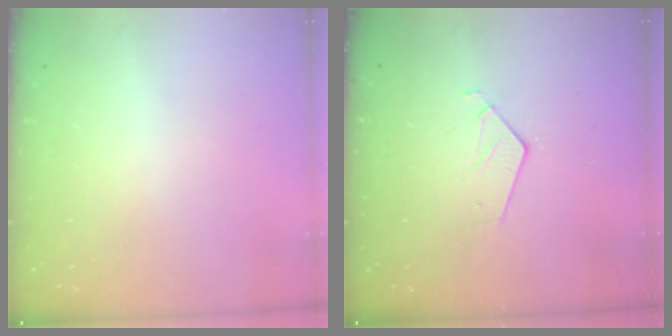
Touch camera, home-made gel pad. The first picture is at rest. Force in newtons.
{"total": 4.2, "press": 4.2, "slide": 0.3}